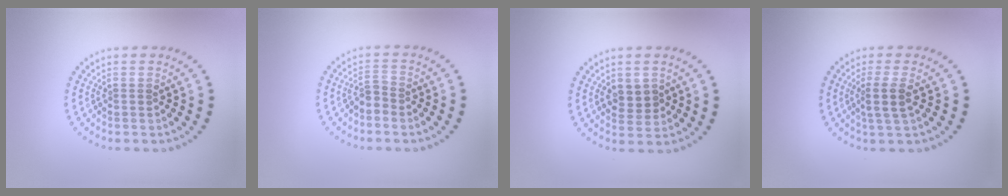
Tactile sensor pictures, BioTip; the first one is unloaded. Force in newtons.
{"total": 1.7, "press": 1.2, "slide": 1.1}
{"total": 1.8, "press": 1.7, "slide": 0.5}
{"total": 2.3, "press": 1.9, "slide": 1.3}